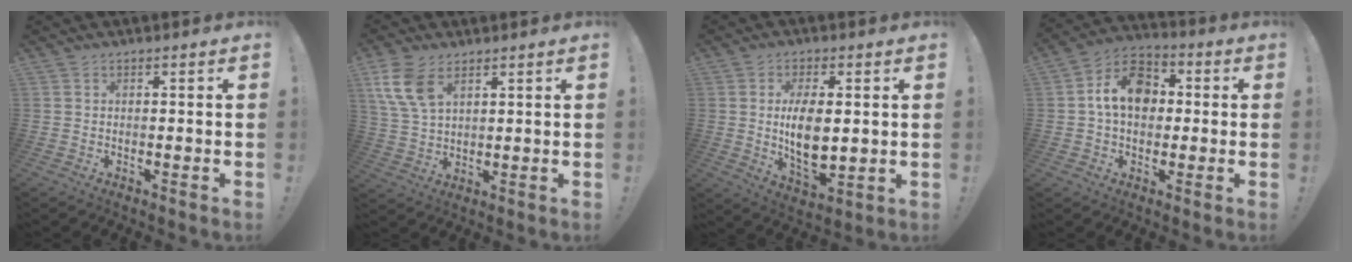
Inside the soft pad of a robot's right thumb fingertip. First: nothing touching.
{"total": 10.1, "force": [5.4, 5.7, 6.3], "torque": [-0.140, -0.012, 0.105]}
{"total": 11.4, "force": [1.0, 5.7, 9.8], "torque": [-0.170, -0.018, 0.015]}
{"total": 12.8, "force": [1.9, 9.5, 8.4], "torque": [-0.125, 0.013, 0.041]}